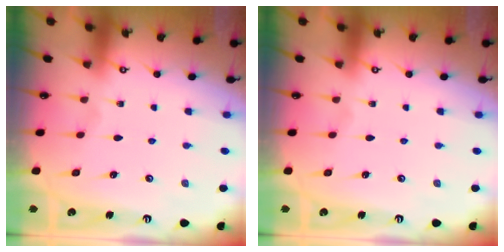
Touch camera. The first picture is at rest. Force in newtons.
{"total": 0.0}